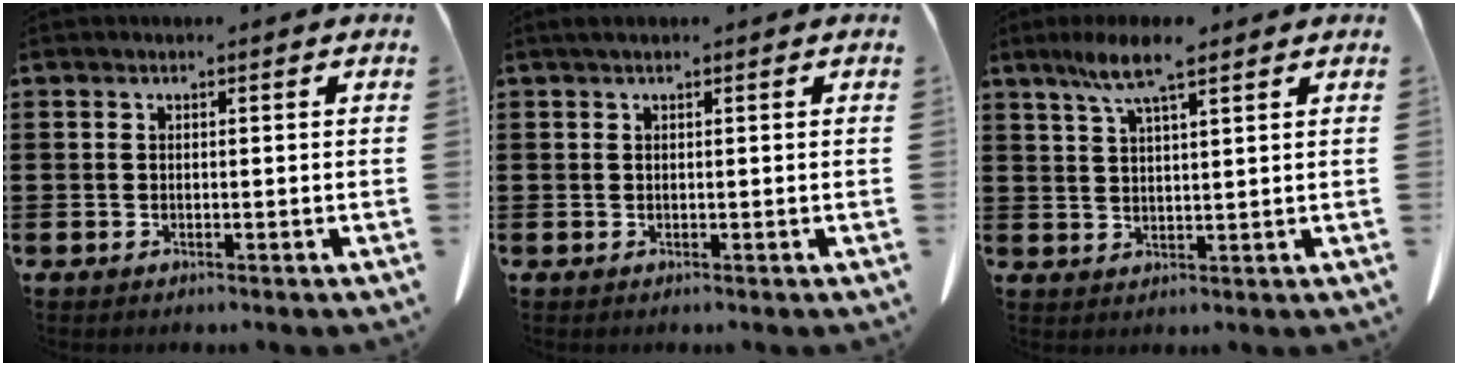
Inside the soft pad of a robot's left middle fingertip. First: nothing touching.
{"total": 0.7, "force": [0.3, 0.2, 0.6], "torque": [-0.012, 0.004, 0.005]}
{"total": 6.9, "force": [4.7, 0.8, 5.1], "torque": [-0.109, 0.001, 0.081]}